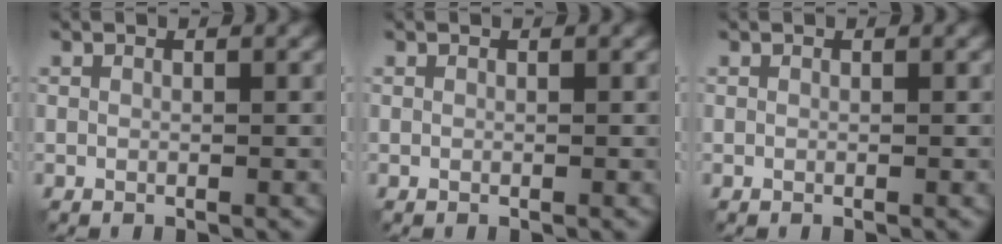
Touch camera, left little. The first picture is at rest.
{"total": 0.0}
{"total": 0.0}